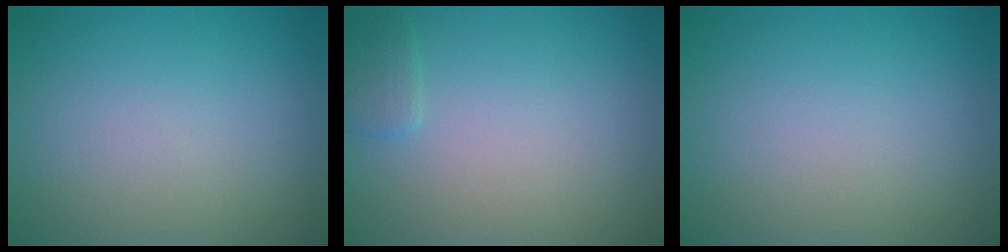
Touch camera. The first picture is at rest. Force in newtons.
{"total": 1.2, "press": 1.2, "slide": 0.1}
{"total": 0.0}